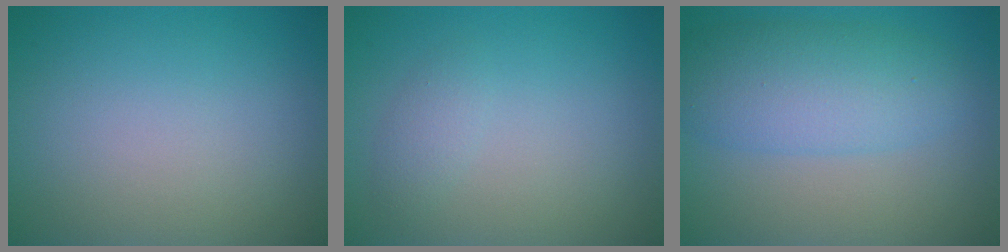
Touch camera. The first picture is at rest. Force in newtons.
{"total": 2.3, "press": 2.3, "slide": 0.2}
{"total": 5.7, "press": 5.6, "slide": 0.4}